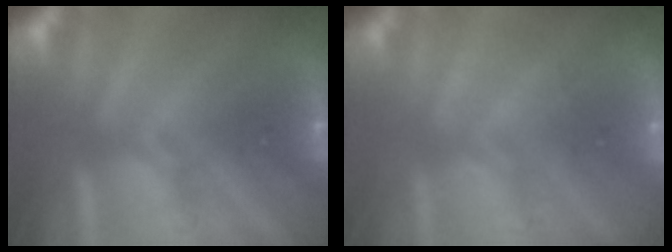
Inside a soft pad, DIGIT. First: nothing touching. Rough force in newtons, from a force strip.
{"total": 2.2}